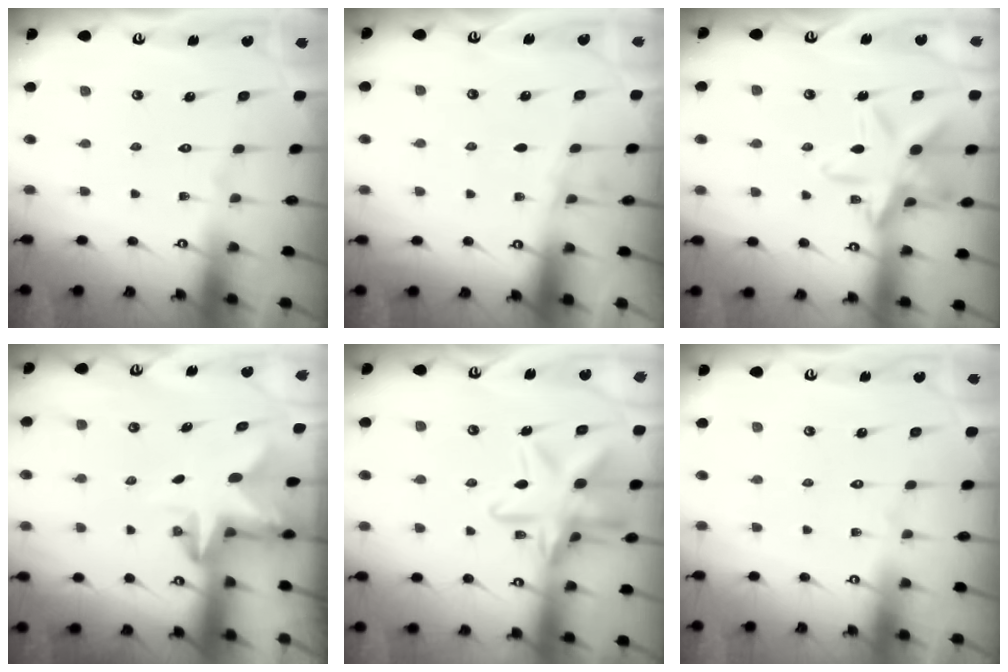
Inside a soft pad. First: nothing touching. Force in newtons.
{"total": 1.8, "press": 1.7, "slide": 0.3}
{"total": 15.3, "press": 15.3, "slide": 1.0}
{"total": 2.4, "press": 2.4, "slide": 0.4}
{"total": 17.3, "press": 17.3, "slide": 1.3}
{"total": 0.0}